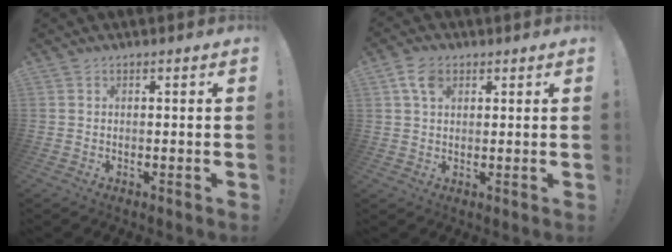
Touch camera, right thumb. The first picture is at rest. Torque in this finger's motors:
{"motor_torque": [0.05, 0.05, 0.20, 0.36, 0.02]}